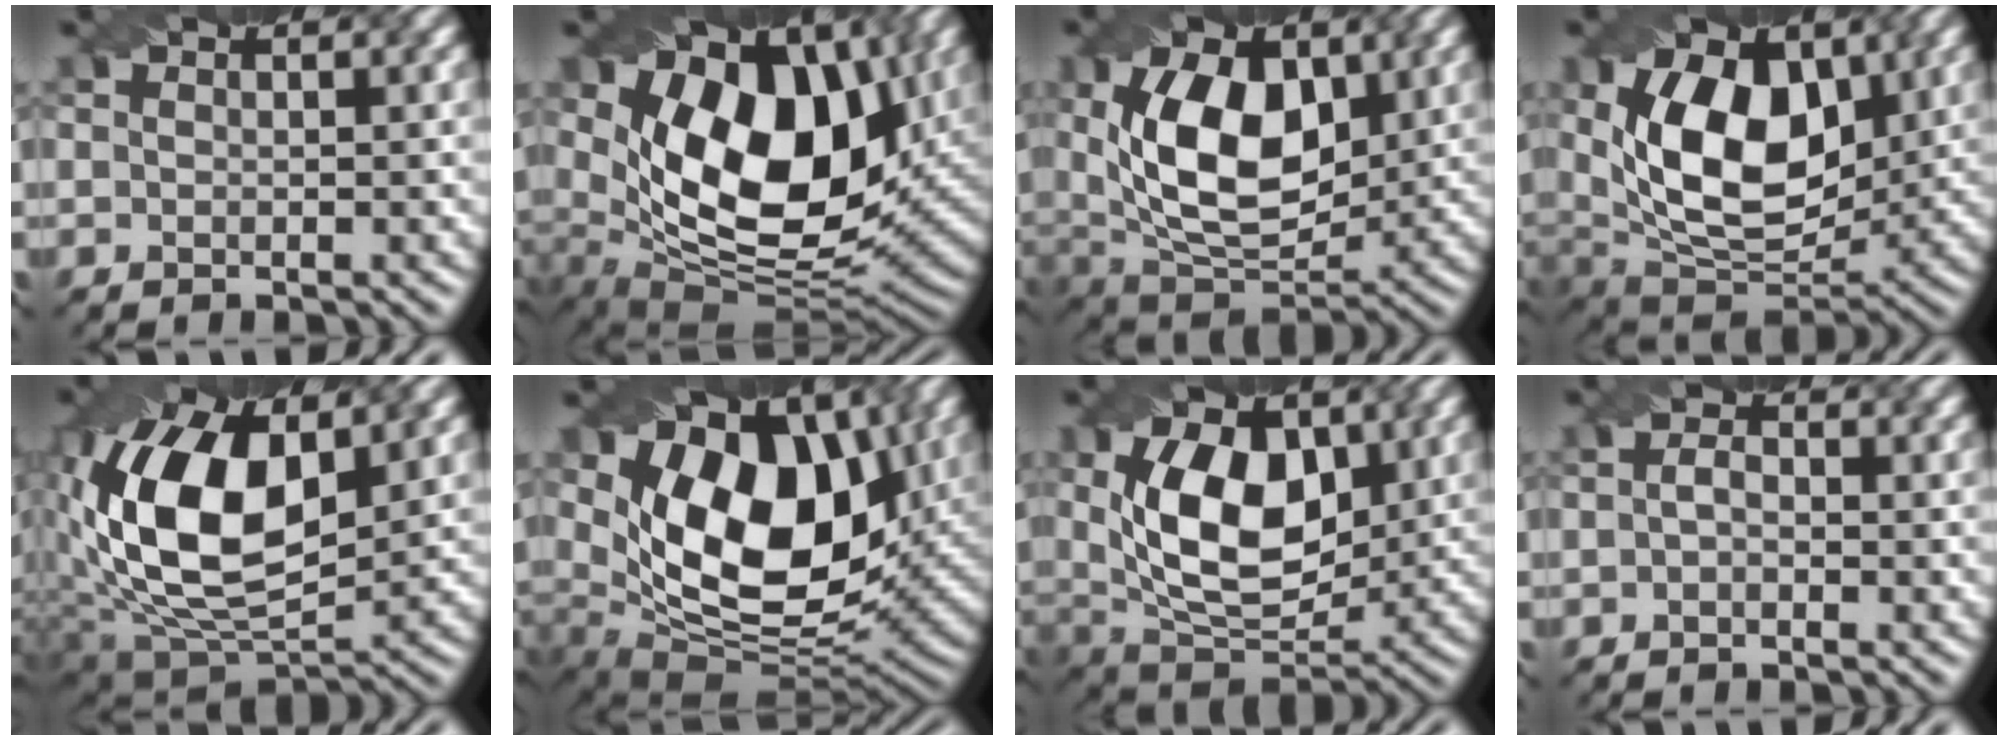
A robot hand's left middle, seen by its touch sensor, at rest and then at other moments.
{"total": 14.8, "force": [4.1, 8.9, 11.1], "torque": [-0.175, -0.009, 0.073]}
{"total": 11.0, "force": [2.0, 6.6, 8.5], "torque": [-0.159, -0.005, 0.034]}
{"total": 12.0, "force": [2.3, 7.4, 9.2], "torque": [-0.168, -0.006, 0.039]}
{"total": 13.9, "force": [2.4, 8.3, 11.0], "torque": [-0.213, 0.002, 0.043]}
{"total": 15.0, "force": [3.9, 9.2, 11.2], "torque": [-0.173, -0.008, 0.070]}
{"total": 10.8, "force": [2.0, 6.6, 8.4], "torque": [-0.154, -0.005, 0.033]}
{"total": 1.3, "force": [-0.1, 0.7, 1.0], "torque": [-0.018, 0.002, -0.004]}